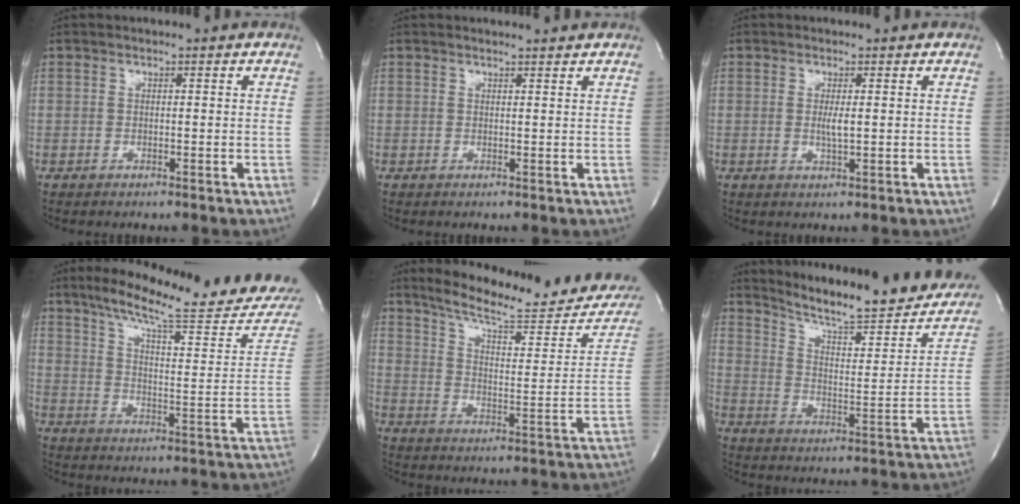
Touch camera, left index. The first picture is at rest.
{"total": 2.1, "force": [2.1, -0.1, 0.2], "torque": [-0.009, -0.001, 0.025]}
{"total": 1.9, "force": [0.2, 0.1, 1.9], "torque": [-0.041, -0.003, 0.005]}
{"total": 22.0, "force": [18.9, 2.4, 11.0], "torque": [-0.161, -0.038, 0.249]}
{"total": 21.1, "force": [18.3, 4.3, 9.7], "torque": [-0.132, -0.024, 0.241]}
{"total": 24.6, "force": [21.5, 3.4, 11.6], "torque": [-0.172, -0.051, 0.284]}